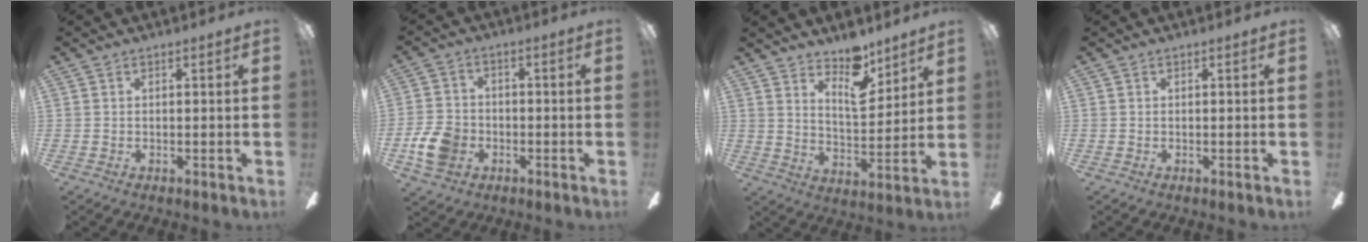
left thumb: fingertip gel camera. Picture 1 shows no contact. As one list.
[{"total": 8.8, "force": [-3.1, 6.8, 4.7], "torque": [-0.105, 0.015, -0.056]}, {"total": 10.5, "force": [7.9, 4.1, 5.6], "torque": [-0.082, -0.046, 0.141]}, {"total": 0.0}]